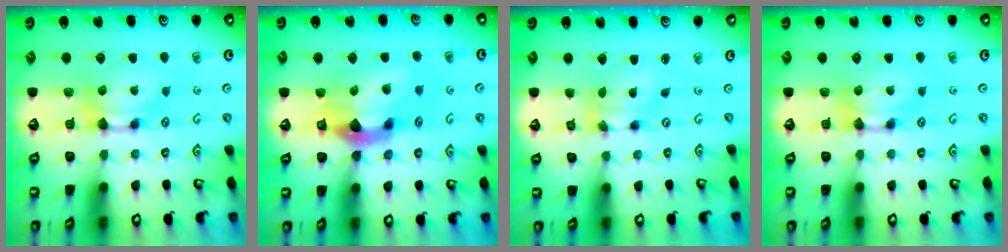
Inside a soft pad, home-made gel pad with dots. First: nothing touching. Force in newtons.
{"total": 6.3, "press": 5.9, "slide": 2.2}
{"total": 3.7, "press": 3.3, "slide": 1.6}
{"total": 0.0}